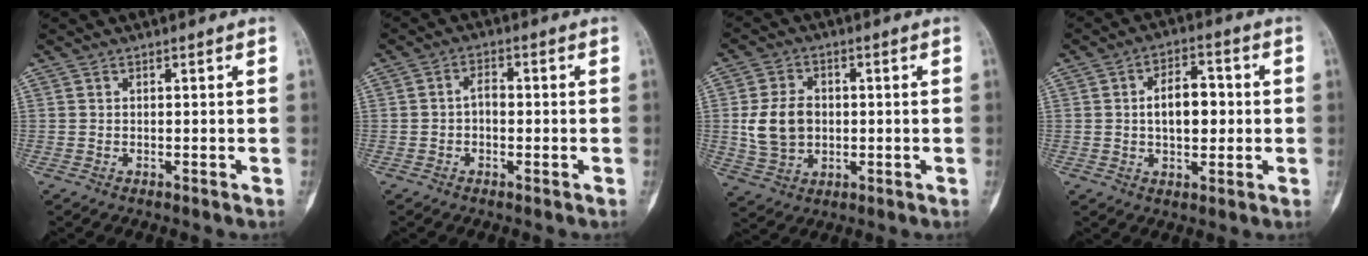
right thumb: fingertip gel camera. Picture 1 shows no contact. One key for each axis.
{"total": 3.1, "fx": -0.4, "fy": 2.0, "fz": 2.3, "tx": -0.029, "ty": 0.014, "tz": -0.012}
{"total": 9.4, "fx": 0.1, "fy": 7.1, "fz": 6.2, "tx": -0.104, "ty": 0.004, "tz": 0.010}
{"total": 9.0, "fx": 0.5, "fy": 5.2, "fz": 7.3, "tx": -0.093, "ty": 0.013, "tz": 0.007}